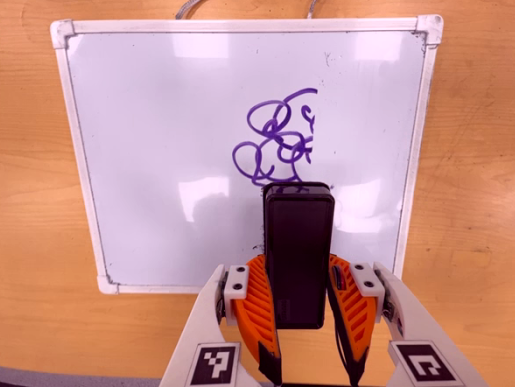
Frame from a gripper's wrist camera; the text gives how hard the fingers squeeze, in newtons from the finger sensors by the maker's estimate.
{"total": 10.1, "left": 7.6, "right": 12.5}